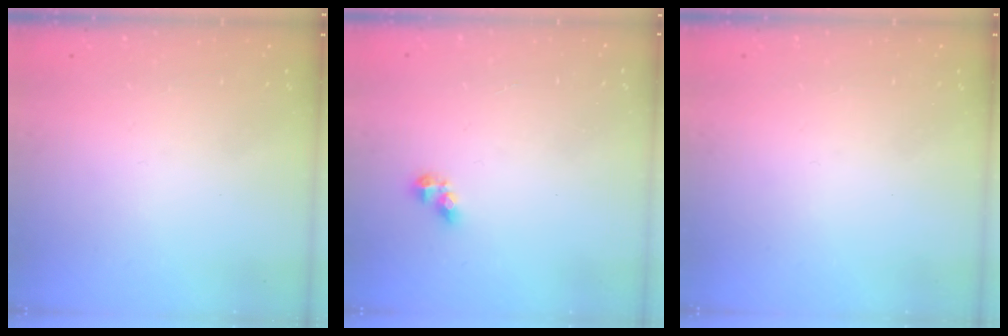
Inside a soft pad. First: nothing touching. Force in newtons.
{"total": 4.9, "press": 4.8, "slide": 0.6}
{"total": 0.0}